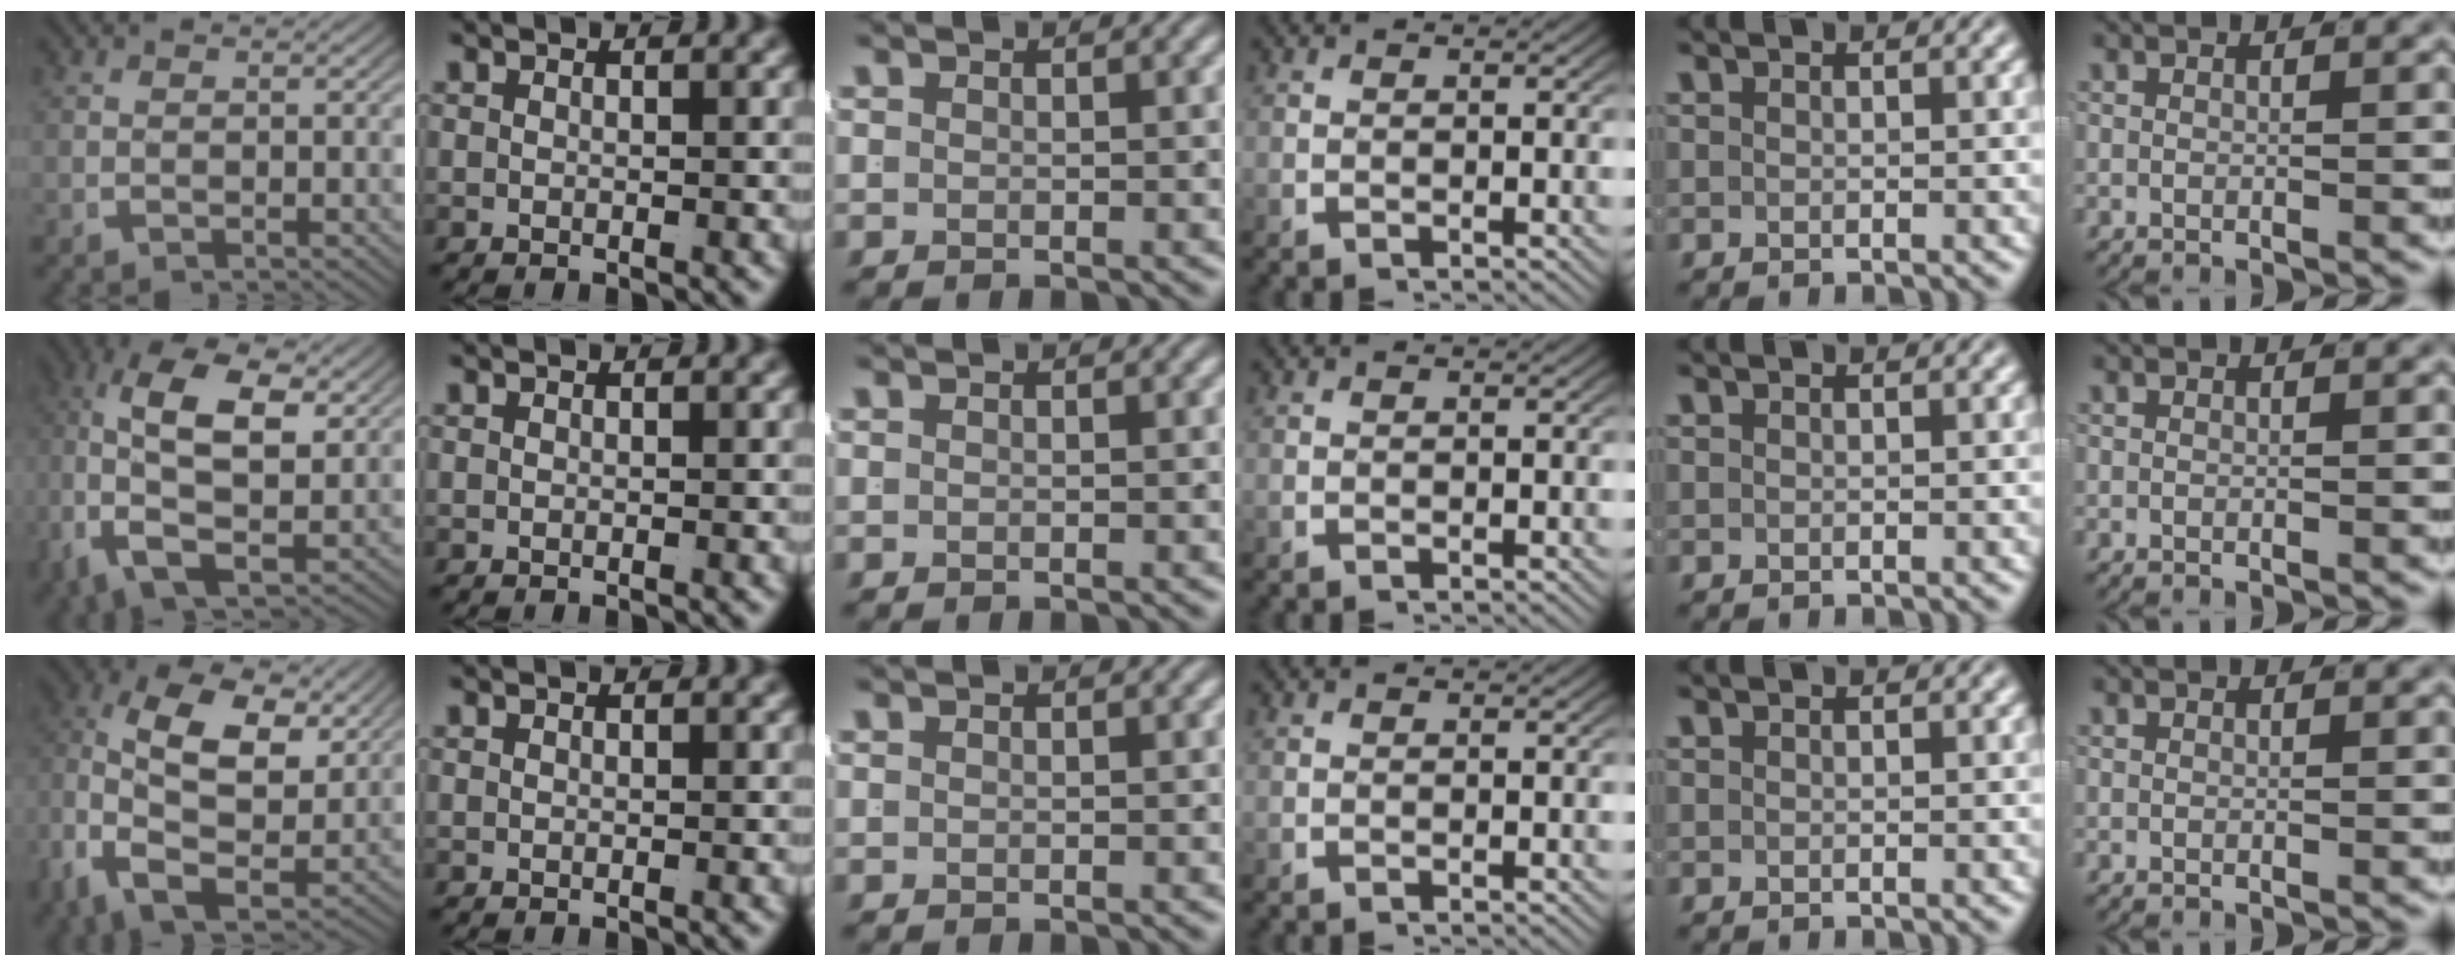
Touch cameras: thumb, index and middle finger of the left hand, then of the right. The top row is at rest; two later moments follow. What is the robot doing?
{"motion": "lift_and_place", "object": "coat"}